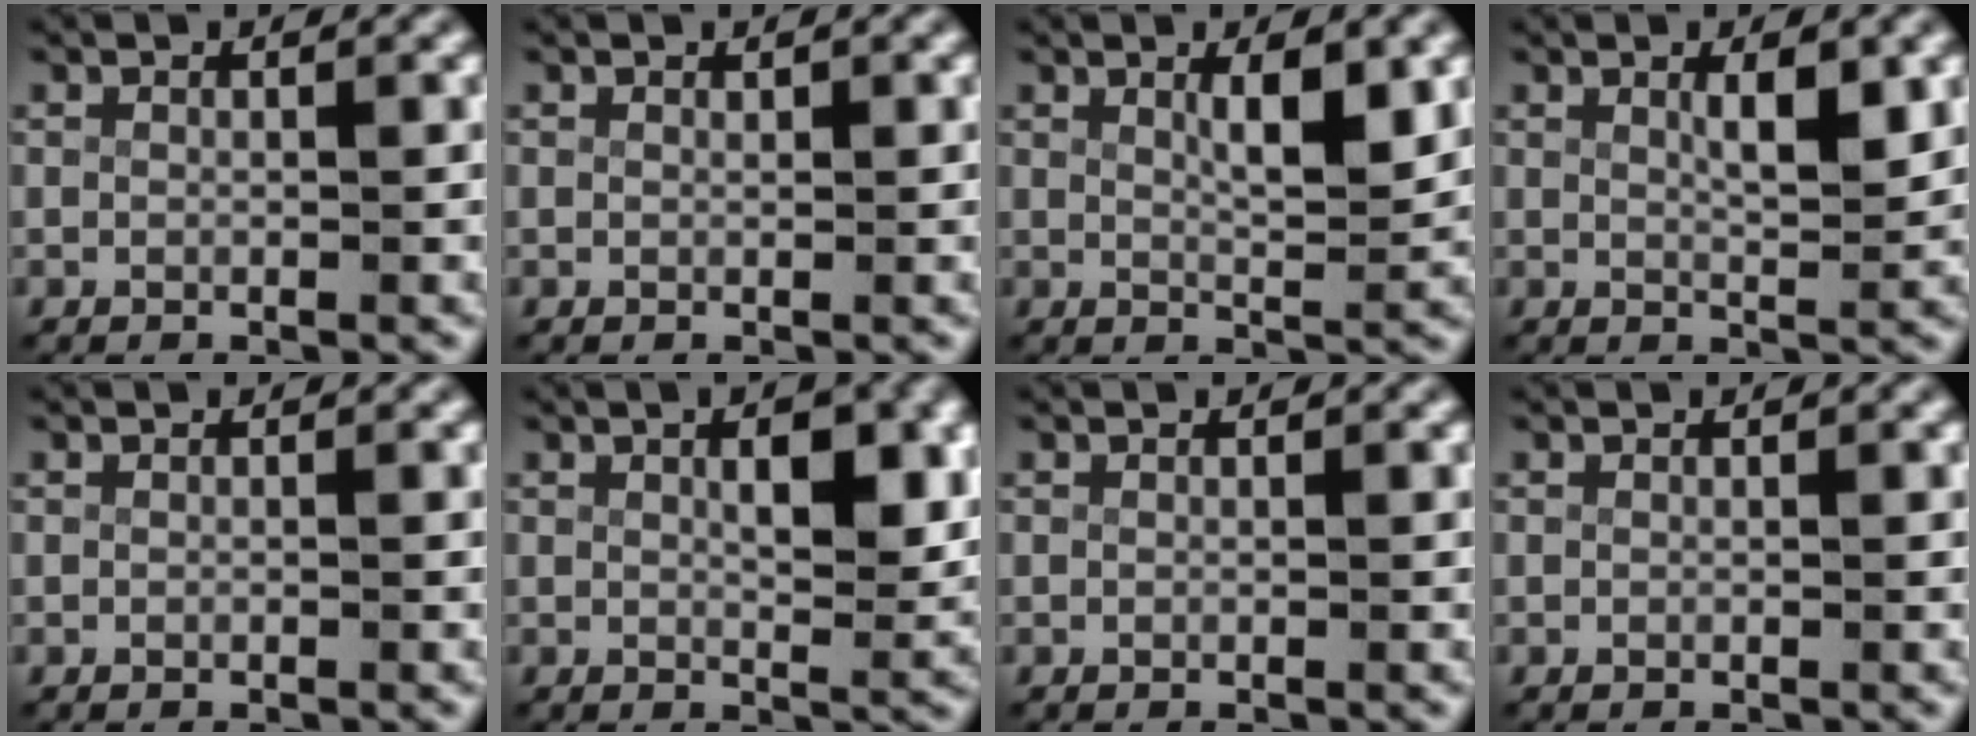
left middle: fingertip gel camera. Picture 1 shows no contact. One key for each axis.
{"total": 0.0}
{"total": 3.1, "fx": 1.3, "fy": 0.5, "fz": 2.8, "tx": -0.046, "ty": -0.013, "tz": 0.028}
{"total": 2.8, "fx": 1.1, "fy": 0.4, "fz": 2.5, "tx": -0.043, "ty": -0.012, "tz": 0.024}
{"total": 0.0}
{"total": 3.6, "fx": 1.1, "fy": 1.1, "fz": 3.3, "tx": -0.047, "ty": -0.010, "tz": 0.020}
{"total": 0.0}
{"total": 0.0}